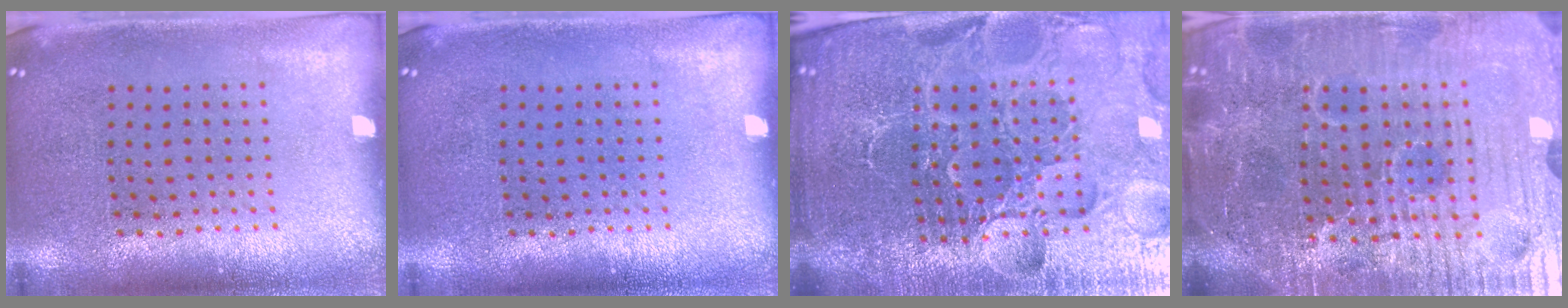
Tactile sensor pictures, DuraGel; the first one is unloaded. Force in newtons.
{"total": 0.0}
{"total": 6.2, "press": 5.5, "slide": 2.7}
{"total": 7.3, "press": 6.6, "slide": 3.1}